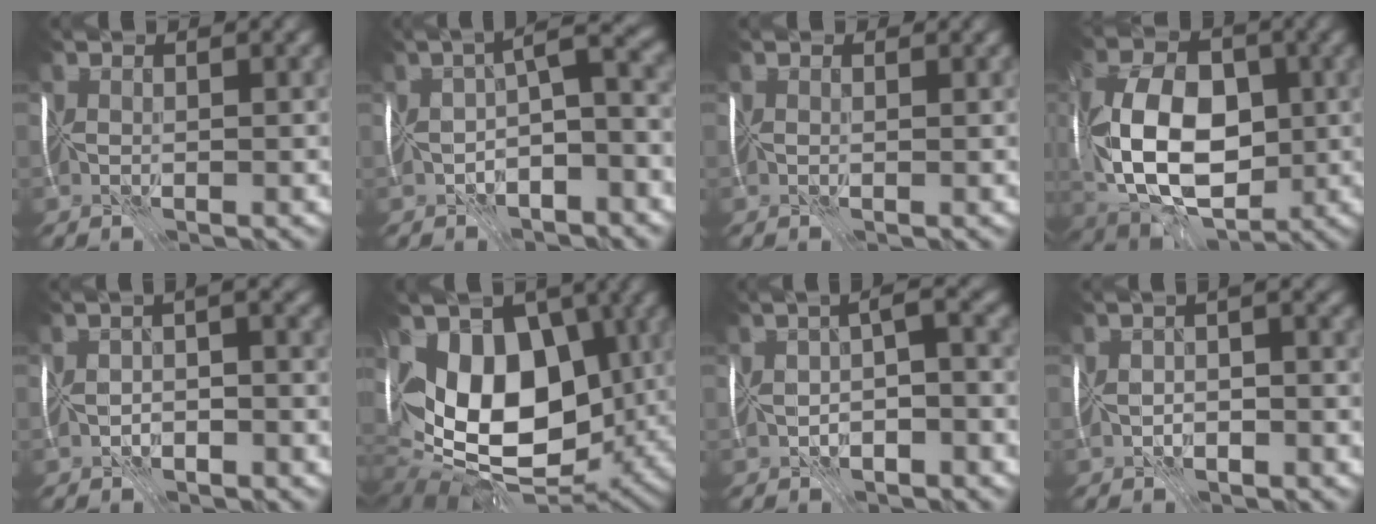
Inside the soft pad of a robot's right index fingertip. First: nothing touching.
{"total": 5.4, "force": [-1.9, 1.7, 4.7], "torque": [-0.073, 0.008, -0.042]}
{"total": 0.8, "force": [0.5, 0.6, 0.3], "torque": [-0.004, 0.001, 0.002]}
{"total": 11.7, "force": [-0.7, 7.5, 8.9], "torque": [-0.177, -0.007, -0.011]}
{"total": 2.4, "force": [-1.7, 0.7, 1.5], "torque": [-0.023, 0.000, -0.032]}
{"total": 14.5, "force": [1.4, 9.7, 10.7], "torque": [-0.150, -0.007, 0.022]}
{"total": 3.5, "force": [-1.5, 1.1, 2.9], "torque": [-0.051, 0.003, -0.035]}
{"total": 2.0, "force": [-1.5, 0.6, 1.2], "torque": [-0.017, 0.001, -0.028]}